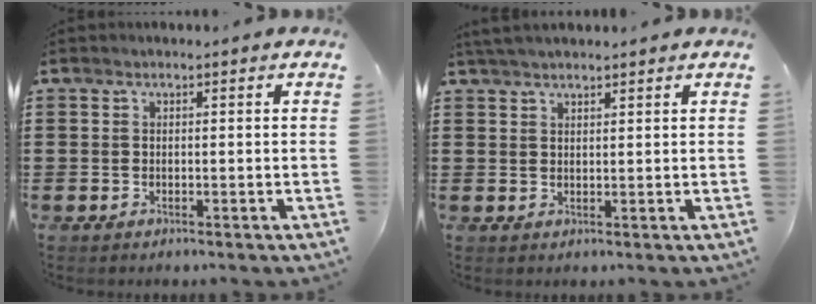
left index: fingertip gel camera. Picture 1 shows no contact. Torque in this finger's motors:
{"motor_torque": [1.55, 0.58, 0.43, 0.09]}